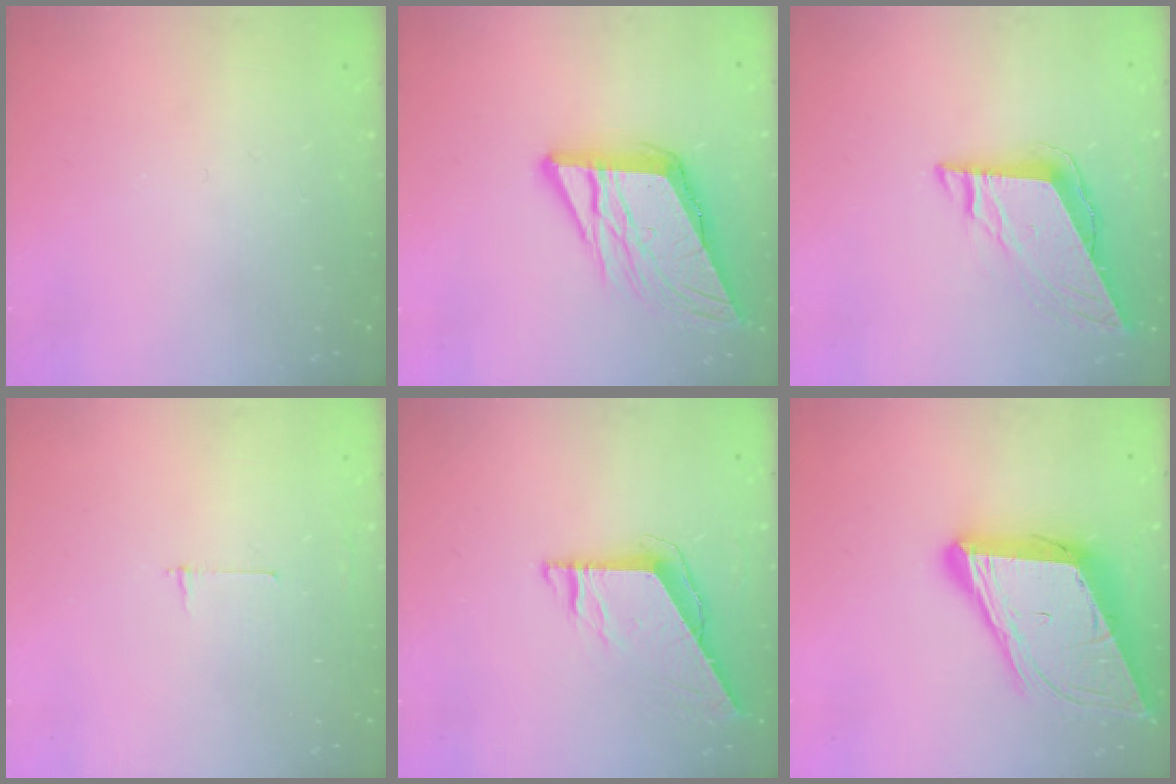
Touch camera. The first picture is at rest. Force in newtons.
{"total": 13.7, "press": 13.4, "slide": 2.6}
{"total": 8.6, "press": 8.5, "slide": 1.3}
{"total": 2.7, "press": 2.7, "slide": 0.3}
{"total": 7.2, "press": 7.2, "slide": 0.5}
{"total": 17.7, "press": 17.2, "slide": 4.0}